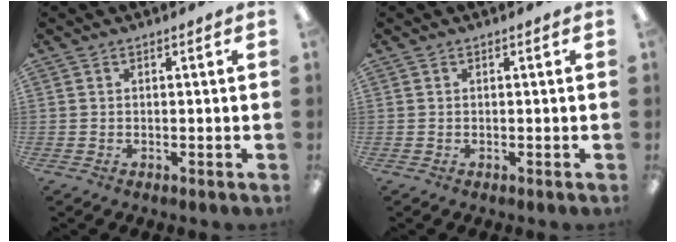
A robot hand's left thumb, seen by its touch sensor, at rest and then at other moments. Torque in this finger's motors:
{"motor_torque": [-0.13, 0.18, 0.61, 0.01, 0.02]}